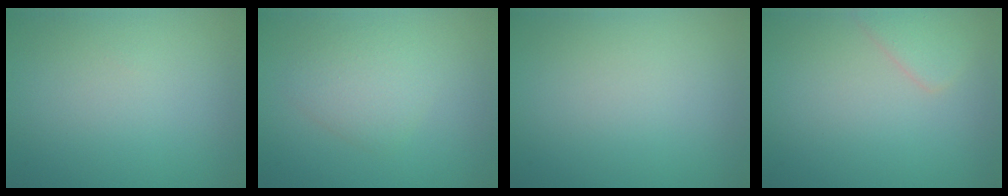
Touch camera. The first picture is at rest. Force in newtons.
{"total": 2.4, "press": 2.4, "slide": 0.1}
{"total": 0.0}
{"total": 1.9, "press": 1.9, "slide": 0.2}